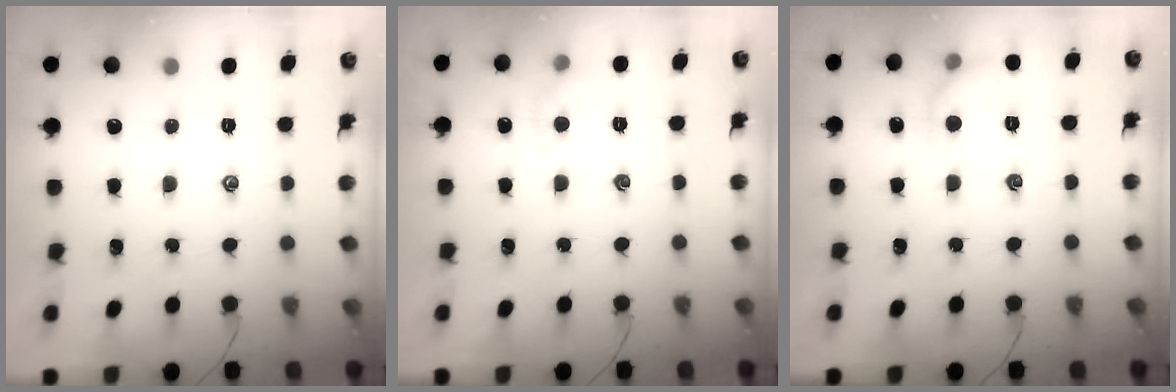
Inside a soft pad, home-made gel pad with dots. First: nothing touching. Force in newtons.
{"total": 5.4, "press": 5.2, "slide": 1.5}
{"total": 6.7, "press": 6.6, "slide": 1.2}